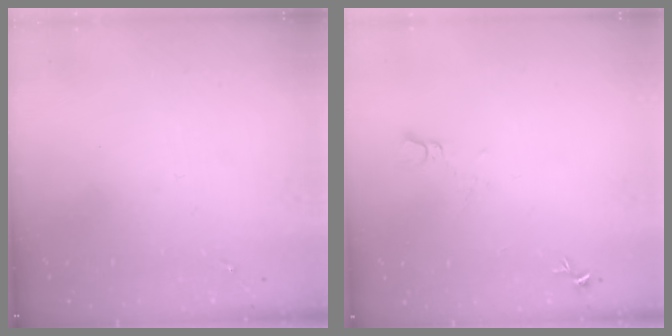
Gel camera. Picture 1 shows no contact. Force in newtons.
{"total": 5.6, "press": 5.5, "slide": 0.6}